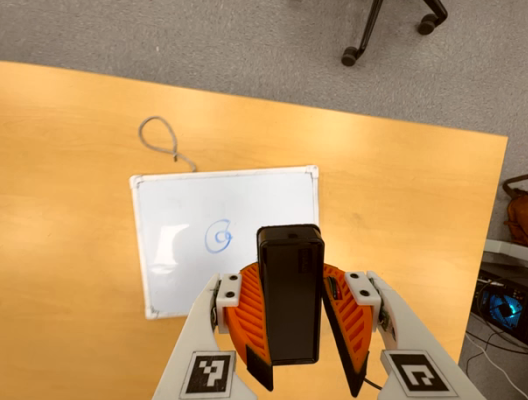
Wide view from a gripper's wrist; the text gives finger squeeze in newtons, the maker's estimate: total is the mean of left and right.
{"total": 7.9, "left": 8.7, "right": 7.2}